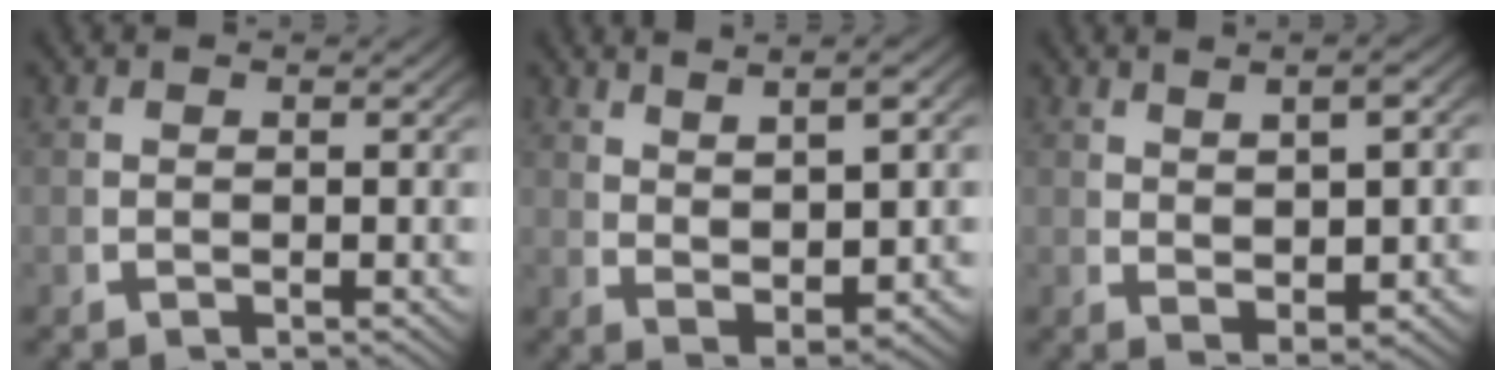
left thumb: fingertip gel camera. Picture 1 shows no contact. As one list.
[{"total": 5.8, "force": [2.5, 2.6, 4.6], "torque": [-0.071, -0.001, 0.054]}, {"total": 5.1, "force": [1.7, 2.1, 4.3], "torque": [-0.052, 0.006, 0.036]}]